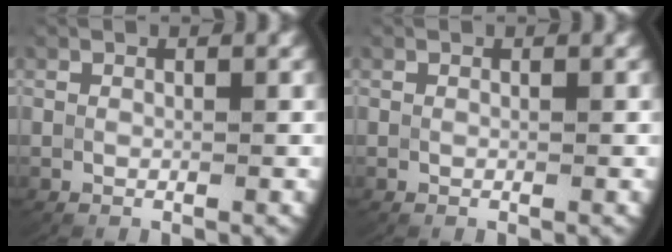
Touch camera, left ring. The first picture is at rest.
{"total": 0.0}